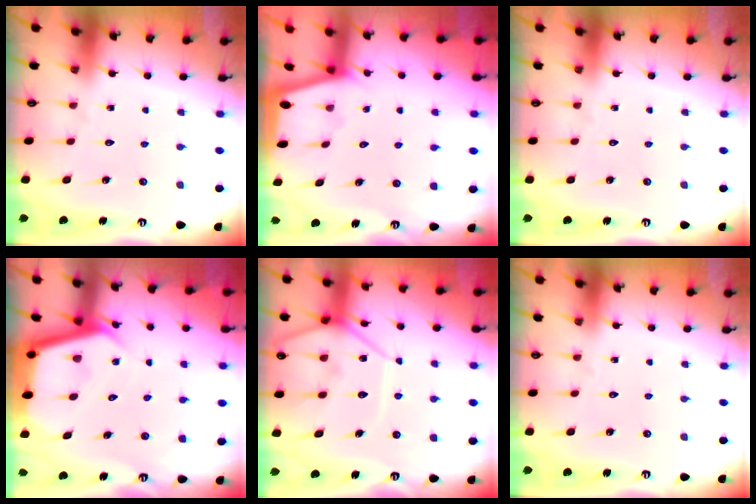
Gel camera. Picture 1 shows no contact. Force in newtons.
{"total": 1.1, "press": 1.0, "slide": 0.2}
{"total": 0.0}
{"total": 5.2, "press": 5.2, "slide": 0.4}
{"total": 12.0, "press": 11.9, "slide": 1.4}
{"total": 0.0}